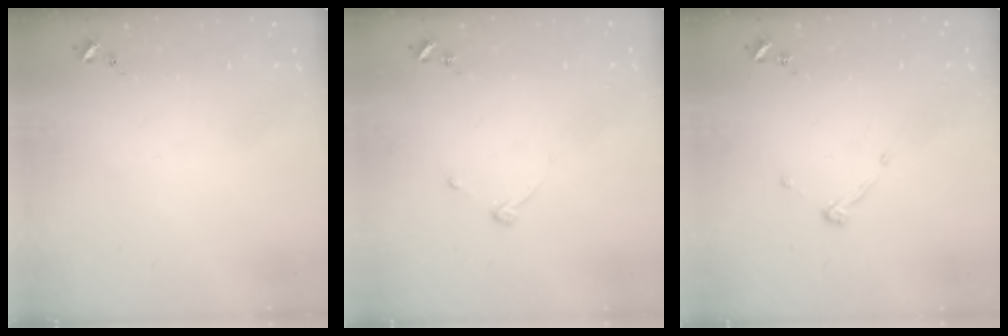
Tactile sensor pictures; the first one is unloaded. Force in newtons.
{"total": 3.3, "press": 3.2, "slide": 0.6}
{"total": 3.9, "press": 3.9, "slide": 0.6}